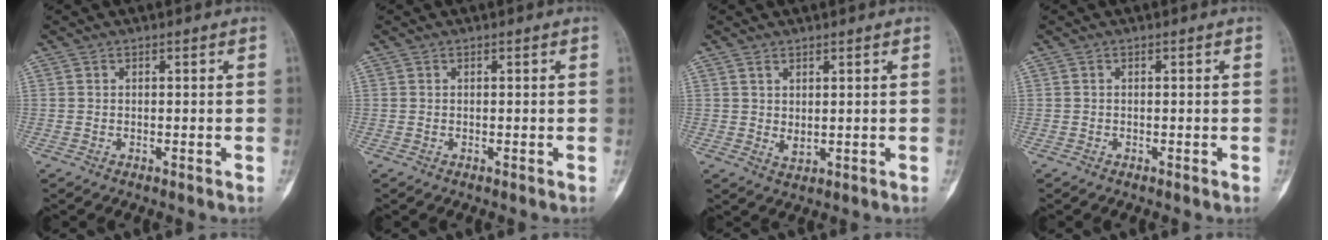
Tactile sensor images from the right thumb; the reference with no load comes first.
{"total": 0.0}
{"total": 2.1, "force": [0.7, 1.1, 1.7], "torque": [-0.030, -0.011, 0.020]}
{"total": 0.0}